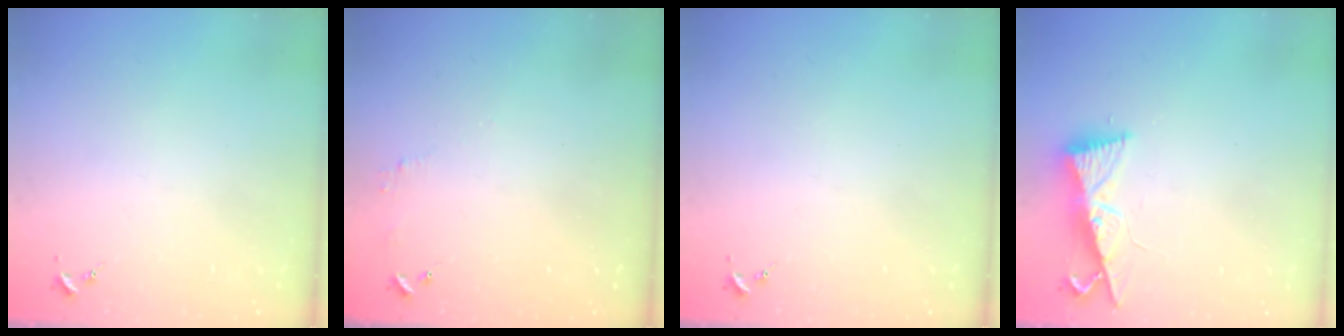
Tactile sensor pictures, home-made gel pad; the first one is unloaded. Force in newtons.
{"total": 4.8, "press": 4.8, "slide": 0.4}
{"total": 0.0}
{"total": 8.5, "press": 8.5, "slide": 1.0}